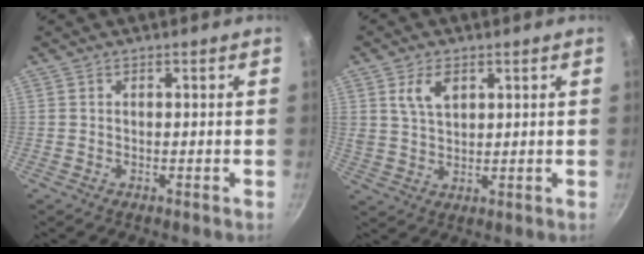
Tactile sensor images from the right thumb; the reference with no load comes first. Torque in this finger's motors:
{"motor_torque": [-0.14, 0.27, 0.21, 0.28, 0.04]}